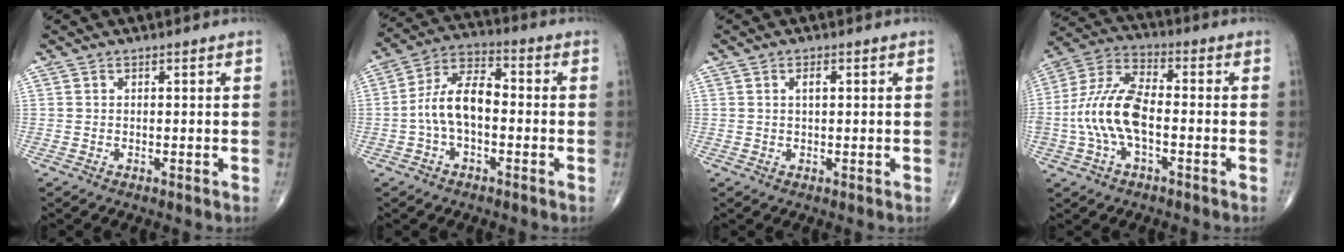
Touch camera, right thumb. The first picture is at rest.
{"total": 10.2, "force": [-1.4, 5.5, 8.5], "torque": [-0.155, 0.039, -0.035]}
{"total": 1.6, "force": [0.5, 0.6, 1.4], "torque": [-0.025, 0.001, 0.009]}
{"total": 13.2, "force": [-2.2, 6.5, 11.2], "torque": [-0.241, 0.038, -0.046]}